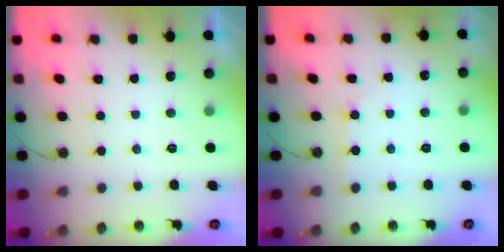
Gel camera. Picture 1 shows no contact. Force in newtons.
{"total": 2.7, "press": 2.7, "slide": 0.5}